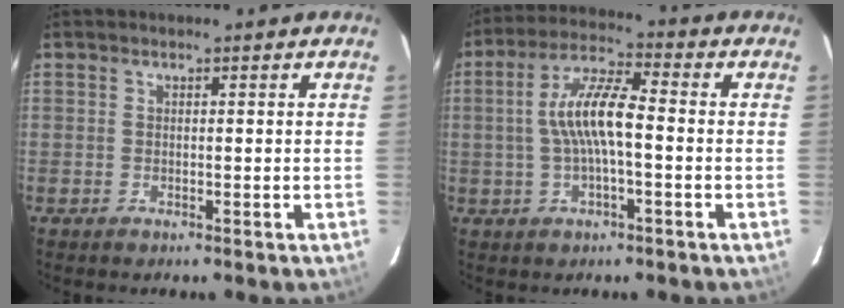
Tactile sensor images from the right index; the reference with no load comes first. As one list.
[{"total": 9.4, "force": [-0.7, 2.2, 9.1], "torque": [-0.179, 0.013, -0.014]}]